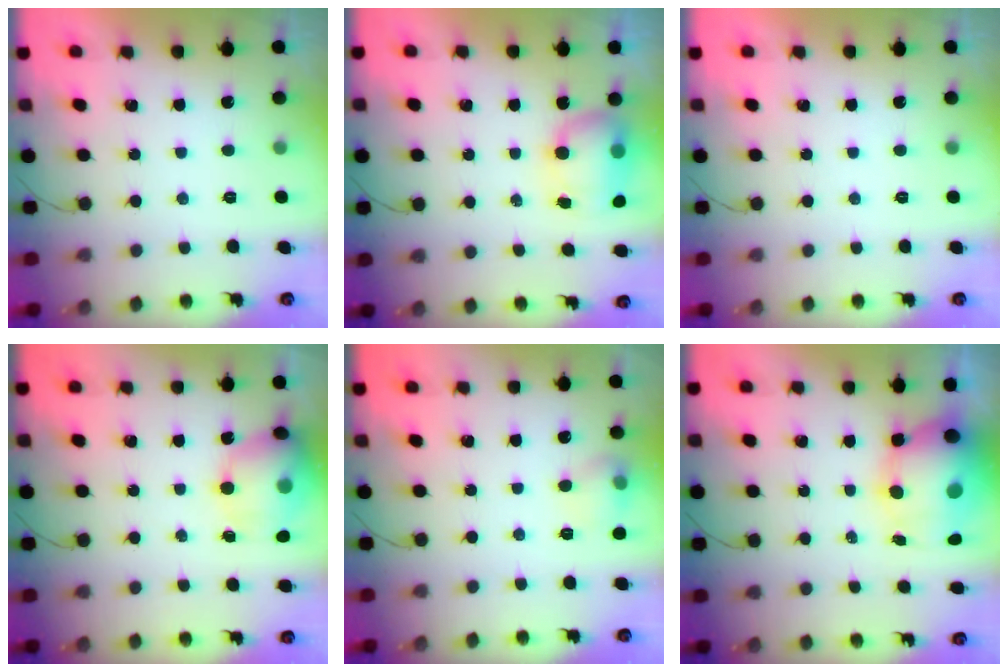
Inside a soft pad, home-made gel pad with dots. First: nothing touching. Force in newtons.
{"total": 9.1, "press": 8.1, "slide": 4.2}
{"total": 0.0}
{"total": 16.4, "press": 16.1, "slide": 3.0}
{"total": 8.0, "press": 7.9, "slide": 1.4}
{"total": 17.5, "press": 15.4, "slide": 8.3}